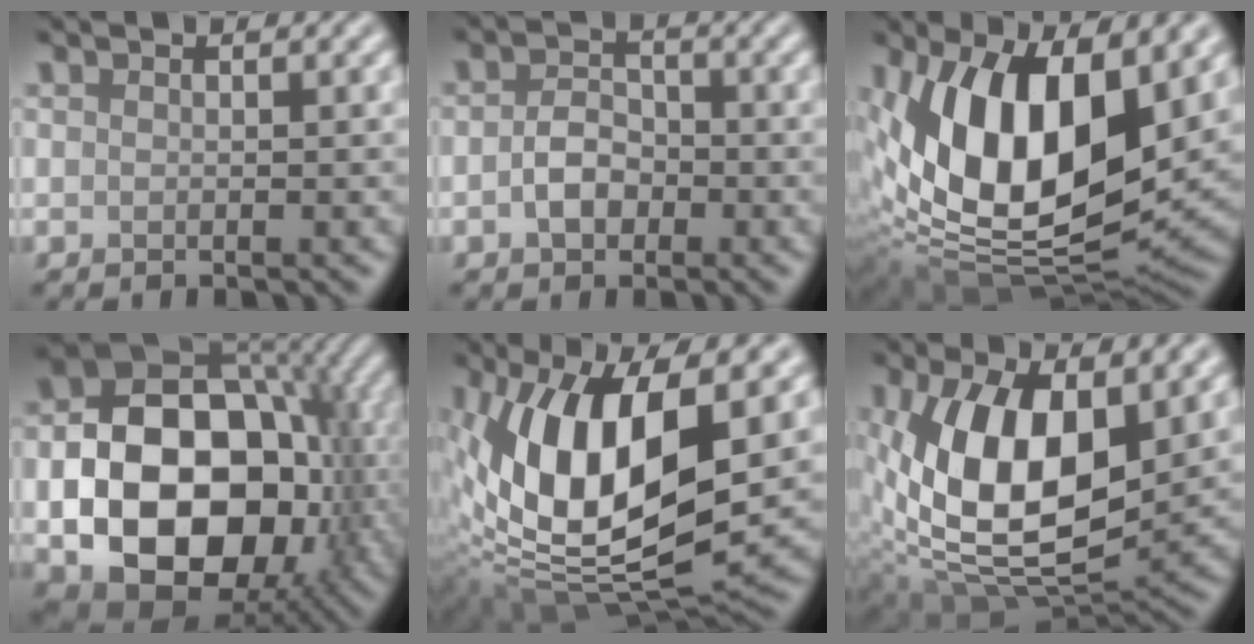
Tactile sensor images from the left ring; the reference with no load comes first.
{"total": 2.7, "force": [-0.8, 1.9, 1.7], "torque": [-0.032, 0.003, -0.020]}
{"total": 15.1, "force": [3.5, 7.8, 12.4], "torque": [-0.229, -0.016, 0.054]}
{"total": 16.3, "force": [-2.9, 11.6, 11.2], "torque": [-0.165, -0.025, -0.044]}
{"total": 14.4, "force": [1.7, 6.8, 12.5], "torque": [-0.237, -0.016, 0.024]}
{"total": 13.2, "force": [2.1, 7.0, 11.0], "torque": [-0.208, -0.008, 0.036]}